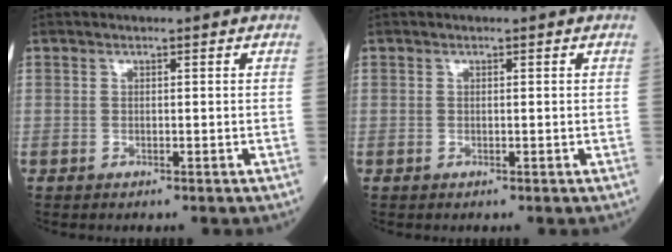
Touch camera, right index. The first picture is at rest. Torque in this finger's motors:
{"motor_torque": [-0.27, -0.08, 0.08, 0.01]}